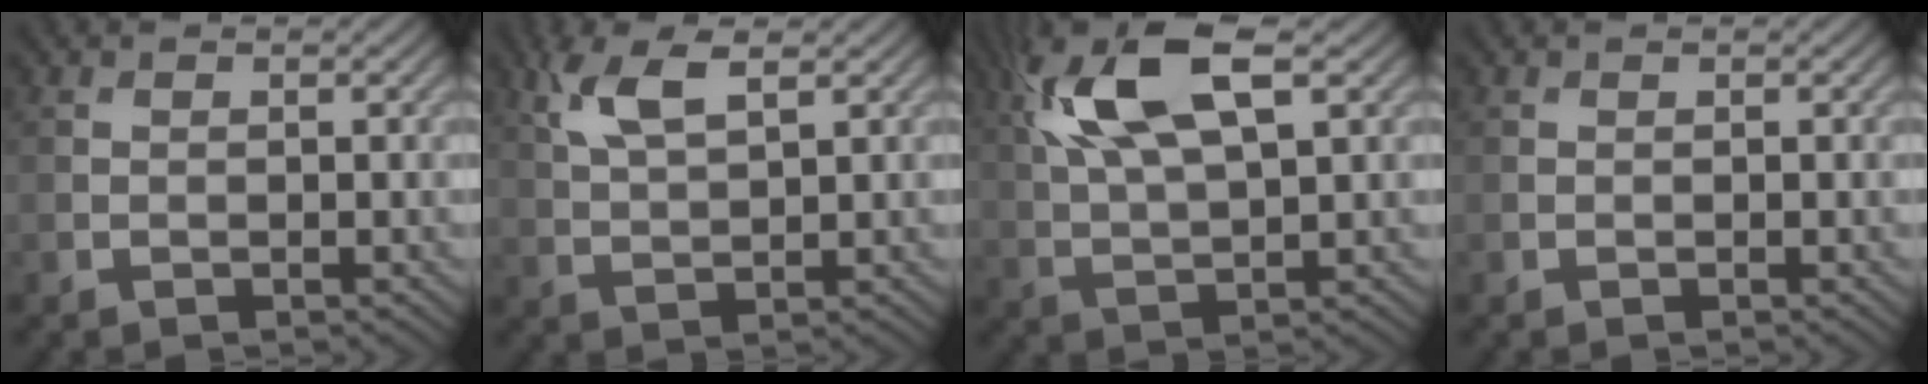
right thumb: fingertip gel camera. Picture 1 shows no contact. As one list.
[{"total": 5.7, "force": [3.1, 1.9, 4.5], "torque": [-0.108, 0.006, 0.063]}, {"total": 12.9, "force": [5.6, 4.9, 10.5], "torque": [-0.225, 0.014, 0.101]}, {"total": 0.0}]